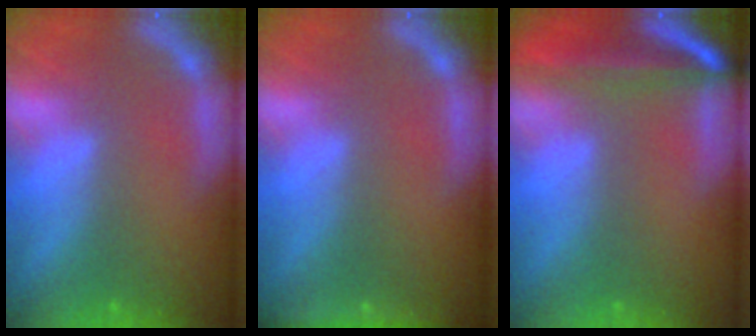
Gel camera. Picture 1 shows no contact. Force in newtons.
{"total": 3.0}
{"total": 8.5}